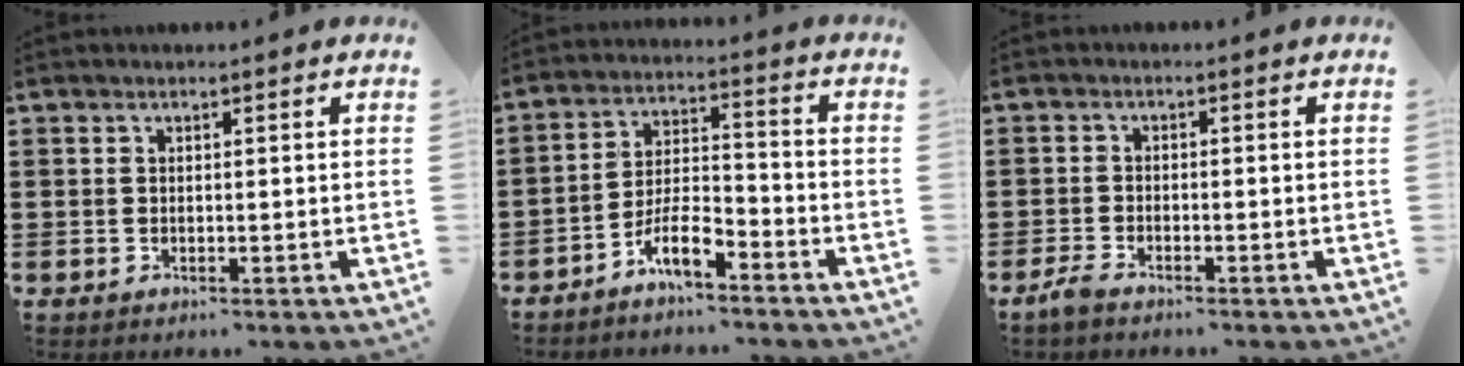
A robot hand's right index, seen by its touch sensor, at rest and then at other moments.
{"total": 6.5, "force": [-4.8, 1.6, 4.0], "torque": [-0.095, 0.001, -0.096]}
{"total": 1.7, "force": [-1.6, 0.3, 0.7], "torque": [-0.020, -0.001, -0.032]}